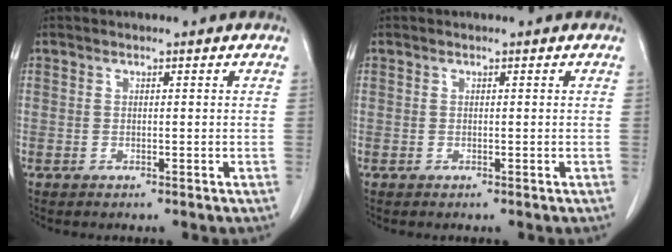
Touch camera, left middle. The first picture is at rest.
{"total": 0.0}